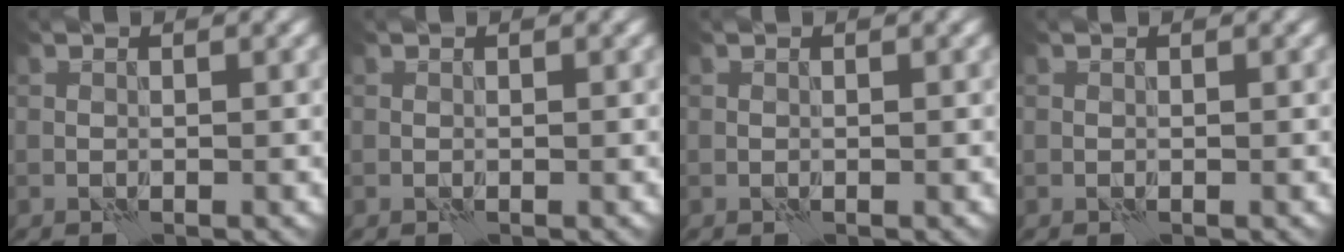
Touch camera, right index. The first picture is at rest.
{"total": 0.0}
{"total": 0.0}
{"total": 0.0}